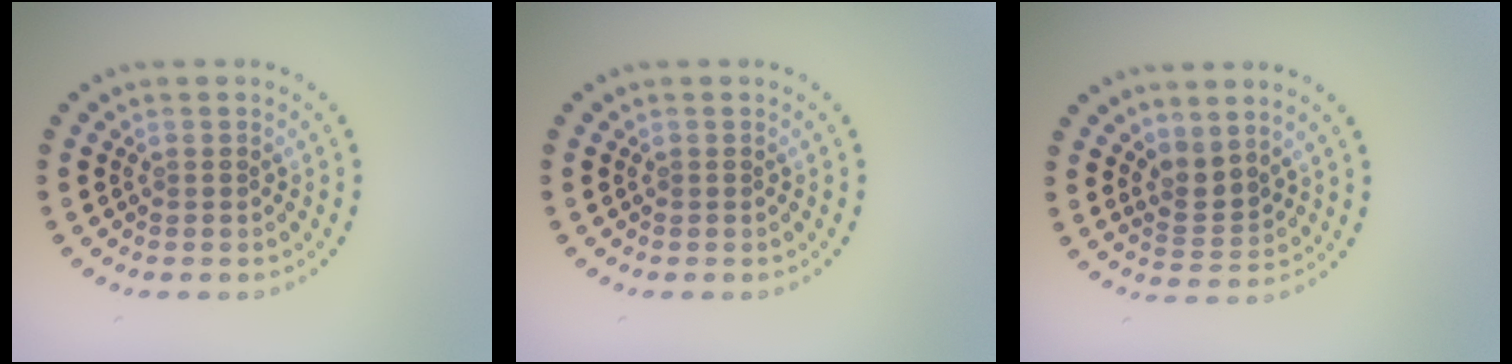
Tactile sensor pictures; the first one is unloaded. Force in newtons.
{"total": 0.0}
{"total": 2.2, "press": 1.5, "slide": 1.7}